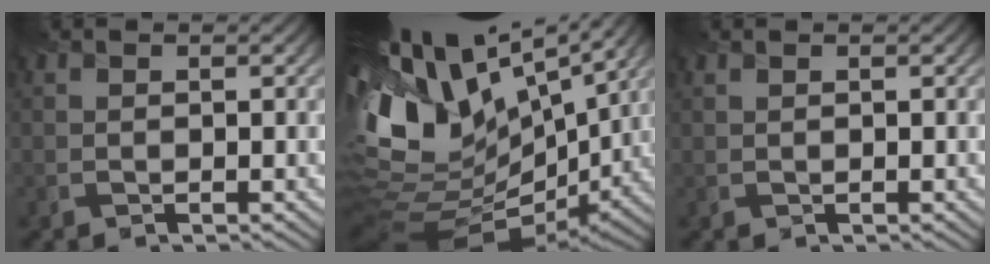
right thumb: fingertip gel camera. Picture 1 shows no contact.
{"total": 16.9, "force": [6.1, 8.8, 13.0], "torque": [-0.267, 0.009, 0.133]}
{"total": 0.0}